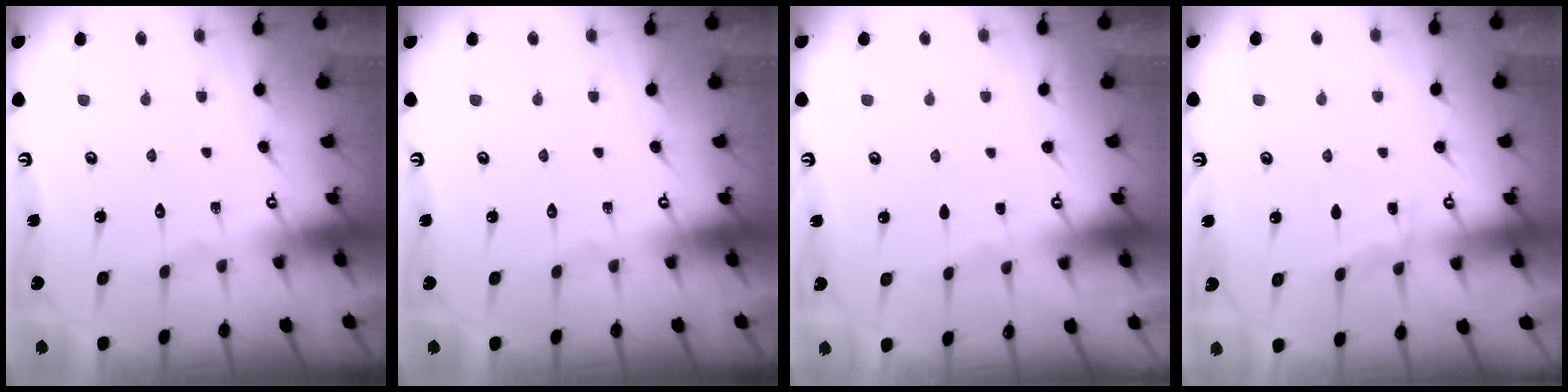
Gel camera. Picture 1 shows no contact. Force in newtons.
{"total": 0.0}
{"total": 2.3, "press": 2.3, "slide": 0.3}
{"total": 5.0, "press": 4.9, "slide": 0.6}